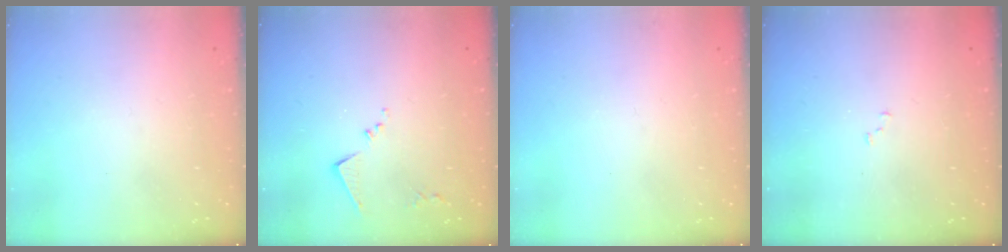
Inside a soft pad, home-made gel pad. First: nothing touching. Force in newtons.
{"total": 6.6, "press": 6.6, "slide": 0.4}
{"total": 0.0}
{"total": 6.7, "press": 6.6, "slide": 0.8}